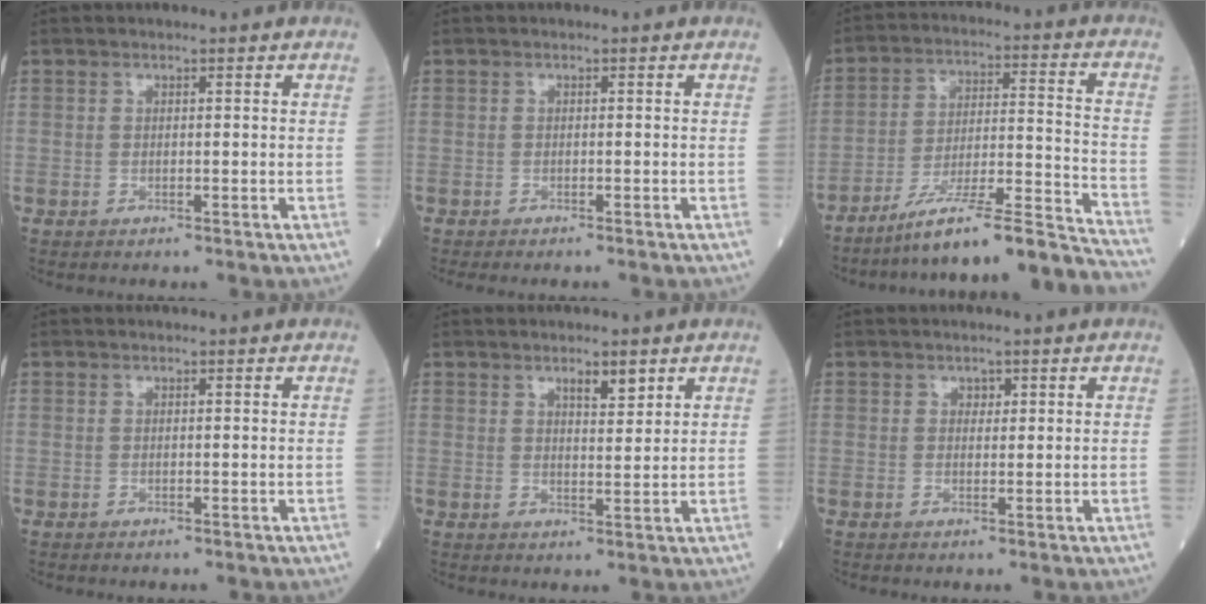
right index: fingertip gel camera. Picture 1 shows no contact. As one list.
[{"total": 2.6, "force": [-2.2, 0.0, 1.2], "torque": [-0.014, -0.003, -0.028]}, {"total": 19.3, "force": [-17.4, -1.2, 8.4], "torque": [-0.107, 0.014, -0.272]}, {"total": 0.0}, {"total": 3.2, "force": [2.2, 0.8, 2.2], "torque": [-0.035, -0.002, 0.035]}, {"total": 1.1, "force": [0.5, 0.8, 0.5], "torque": [0.000, -0.001, 0.005]}]